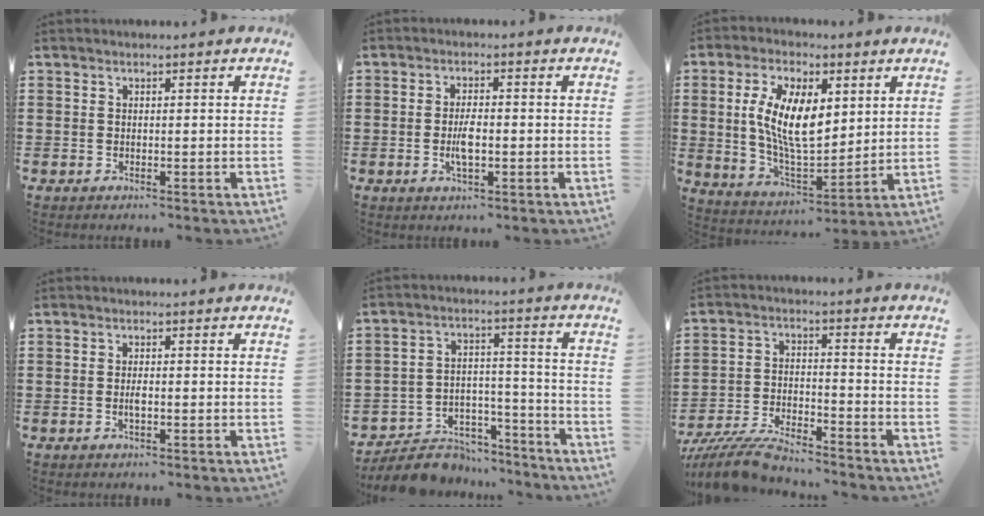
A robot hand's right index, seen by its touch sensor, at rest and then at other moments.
{"total": 3.9, "force": [-0.7, 1.4, 3.6], "torque": [-0.071, -0.001, -0.015]}
{"total": 11.3, "force": [2.9, 5.2, 9.6], "torque": [-0.202, 0.005, 0.051]}
{"total": 1.8, "force": [-0.4, 0.6, 1.6], "torque": [-0.031, 0.000, -0.007]}
{"total": 7.2, "force": [-6.6, 2.6, 1.2], "torque": [-0.028, 0.025, -0.128]}
{"total": 7.7, "force": [-7.4, 0.7, 2.2], "torque": [-0.058, 0.004, -0.146]}